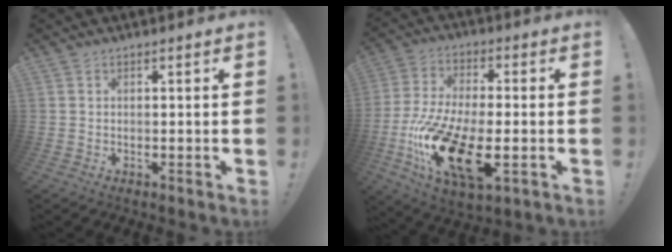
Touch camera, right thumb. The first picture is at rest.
{"total": 20.5, "force": [-6.5, 8.6, 17.4], "torque": [-0.348, 0.018, -0.099]}